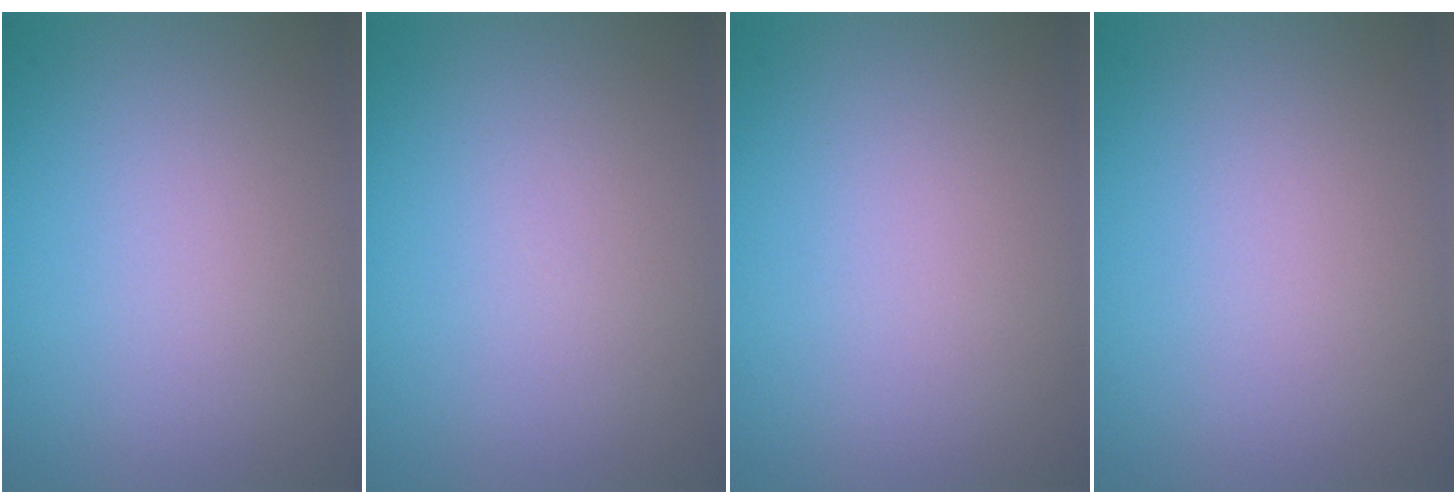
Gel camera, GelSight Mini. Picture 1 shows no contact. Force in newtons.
{"total": 0.0}
{"total": 0.0}
{"total": 0.0}